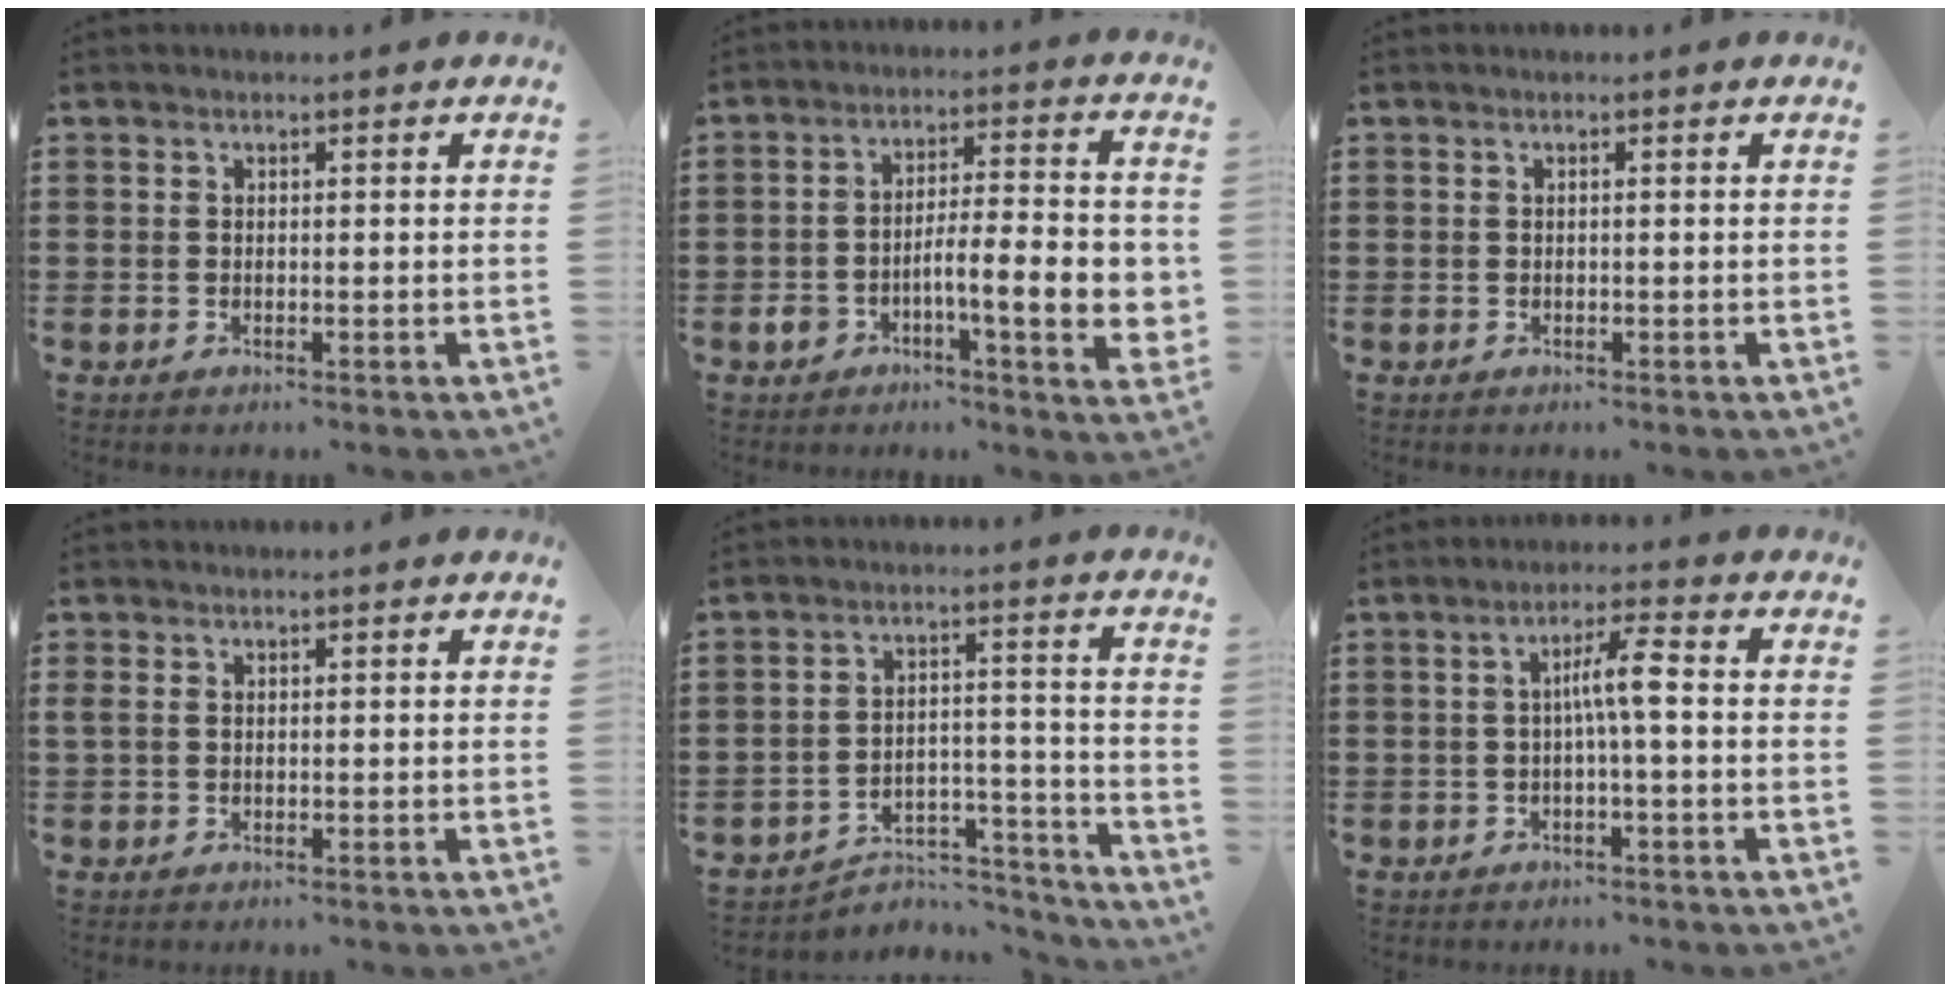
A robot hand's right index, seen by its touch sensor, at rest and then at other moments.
{"total": 10.1, "force": [-3.0, 3.3, 9.0], "torque": [-0.144, 0.002, -0.054]}
{"total": 0.0}
{"total": 0.9, "force": [0.2, 0.5, 0.7], "torque": [-0.016, 0.004, 0.003]}
{"total": 5.2, "force": [-4.8, 1.6, 1.3], "torque": [-0.022, 0.012, -0.094]}
{"total": 5.0, "force": [-0.4, 0.2, 5.0], "torque": [-0.094, 0.005, -0.013]}